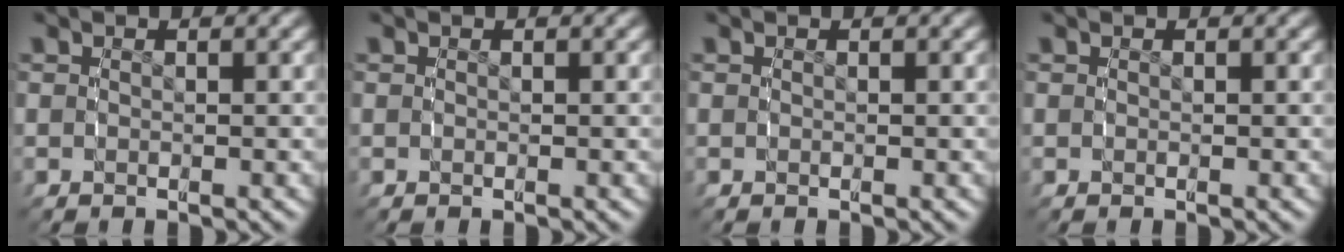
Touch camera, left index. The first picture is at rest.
{"total": 0.0}
{"total": 0.0}
{"total": 0.0}